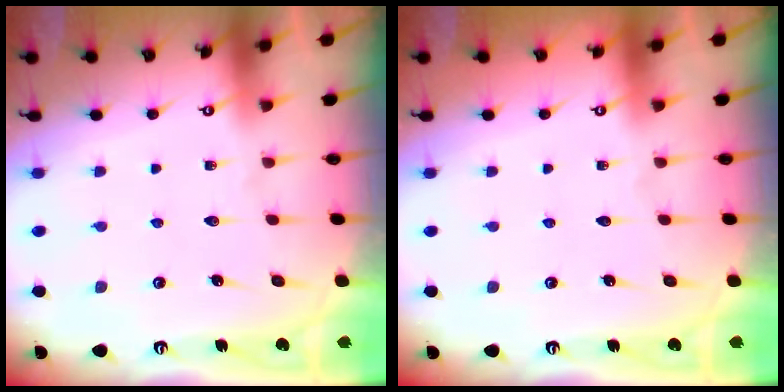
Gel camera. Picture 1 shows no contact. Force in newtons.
{"total": 0.0}